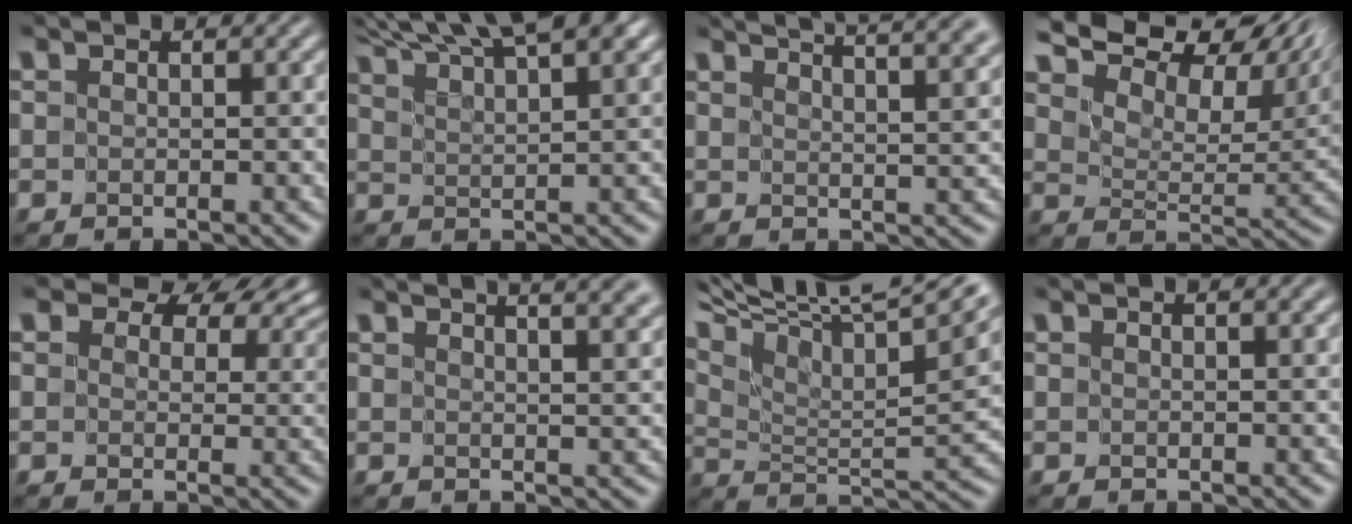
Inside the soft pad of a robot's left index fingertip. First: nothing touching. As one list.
[{"total": 10.5, "force": [7.8, 3.1, 6.3], "torque": [-0.112, 0.041, 0.099]}, {"total": 10.4, "force": [7.7, 3.3, 6.1], "torque": [-0.065, 0.045, 0.074]}, {"total": 12.6, "force": [9.3, 5.6, 6.3], "torque": [-0.136, 0.037, 0.139]}, {"total": 8.5, "force": [5.5, 4.8, 4.4], "torque": [-0.078, 0.020, 0.073]}, {"total": 9.3, "force": [6.2, 3.7, 5.8], "torque": [-0.044, 0.054, 0.051]}, {"total": 13.6, "force": [9.5, 3.6, 9.0], "torque": [-0.179, 0.028, 0.156]}, {"total": 2.5, "force": [1.6, 1.1, 1.6], "torque": [-0.007, 0.024, 0.003]}]